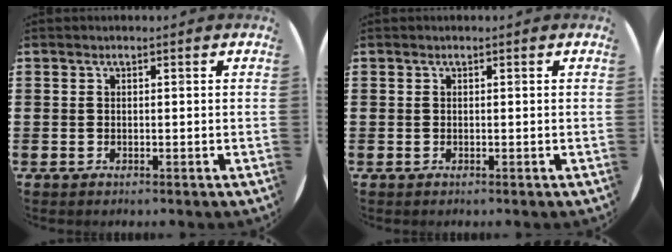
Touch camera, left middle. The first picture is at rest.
{"total": 0.0}